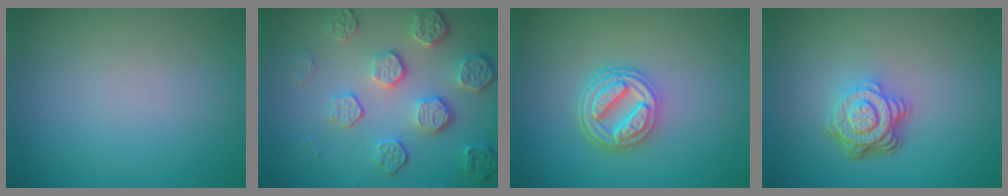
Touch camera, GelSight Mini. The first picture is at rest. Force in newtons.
{"total": 5.7, "press": 4.3, "slide": 3.7}
{"total": 5.0, "press": 3.7, "slide": 3.3}
{"total": 4.9, "press": 3.4, "slide": 3.5}